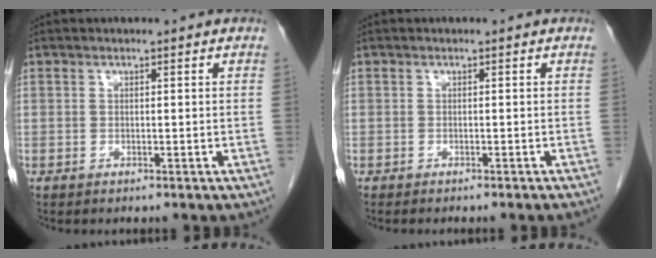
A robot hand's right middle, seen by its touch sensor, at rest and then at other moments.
{"total": 2.9, "force": [-2.5, -0.3, 1.3], "torque": [-0.014, 0.003, -0.031]}